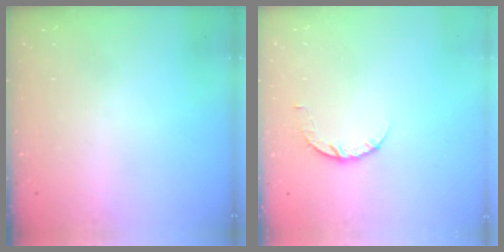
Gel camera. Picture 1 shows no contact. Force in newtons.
{"total": 5.2, "press": 5.2, "slide": 0.8}